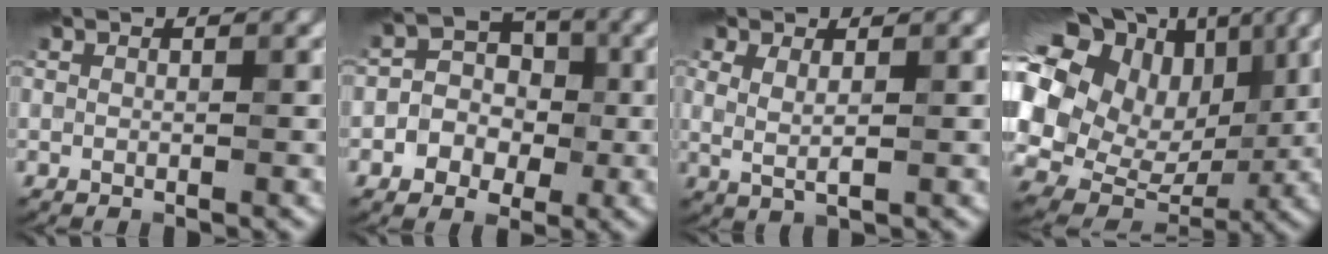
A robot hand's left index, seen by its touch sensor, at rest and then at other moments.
{"total": 4.2, "force": [-0.9, 3.5, 2.1], "torque": [-0.006, 0.009, -0.030]}
{"total": 2.0, "force": [0.7, 0.8, 1.8], "torque": [-0.041, 0.002, 0.019]}
{"total": 16.4, "force": [4.2, 12.9, 9.3], "torque": [-0.218, 0.027, 0.087]}